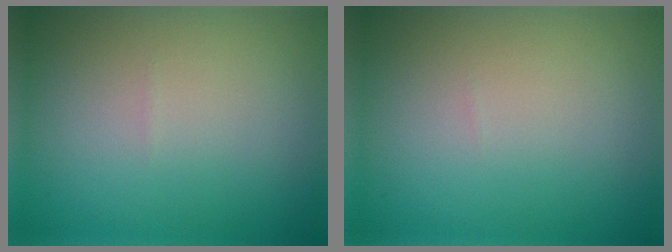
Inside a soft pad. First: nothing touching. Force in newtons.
{"total": 0.0}